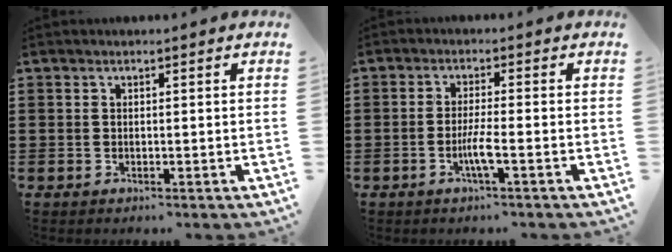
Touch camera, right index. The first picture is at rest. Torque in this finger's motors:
{"motor_torque": [1.37, -0.34, 0.45, 0.11]}